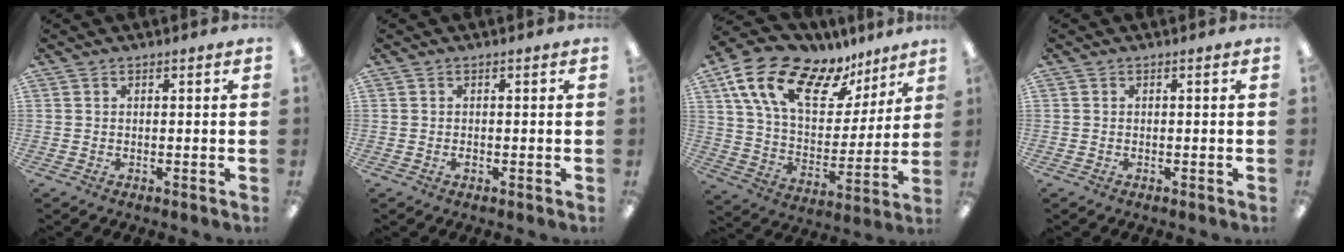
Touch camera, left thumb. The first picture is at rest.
{"total": 0.7, "force": [-0.1, 0.4, 0.5], "torque": [-0.011, 0.000, -0.003]}
{"total": 20.3, "force": [12.8, 9.9, 12.3], "torque": [-0.220, -0.065, 0.229]}
{"total": 0.0}